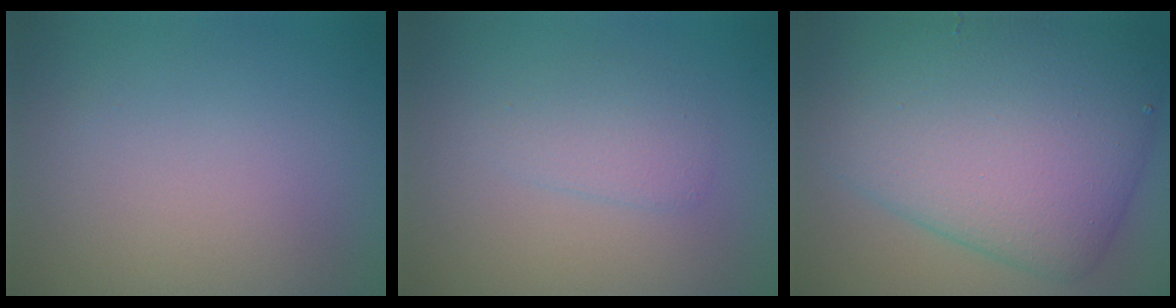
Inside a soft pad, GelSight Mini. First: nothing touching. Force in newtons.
{"total": 1.9, "press": 1.9, "slide": 0.0}
{"total": 11.1, "press": 11.1, "slide": 0.2}